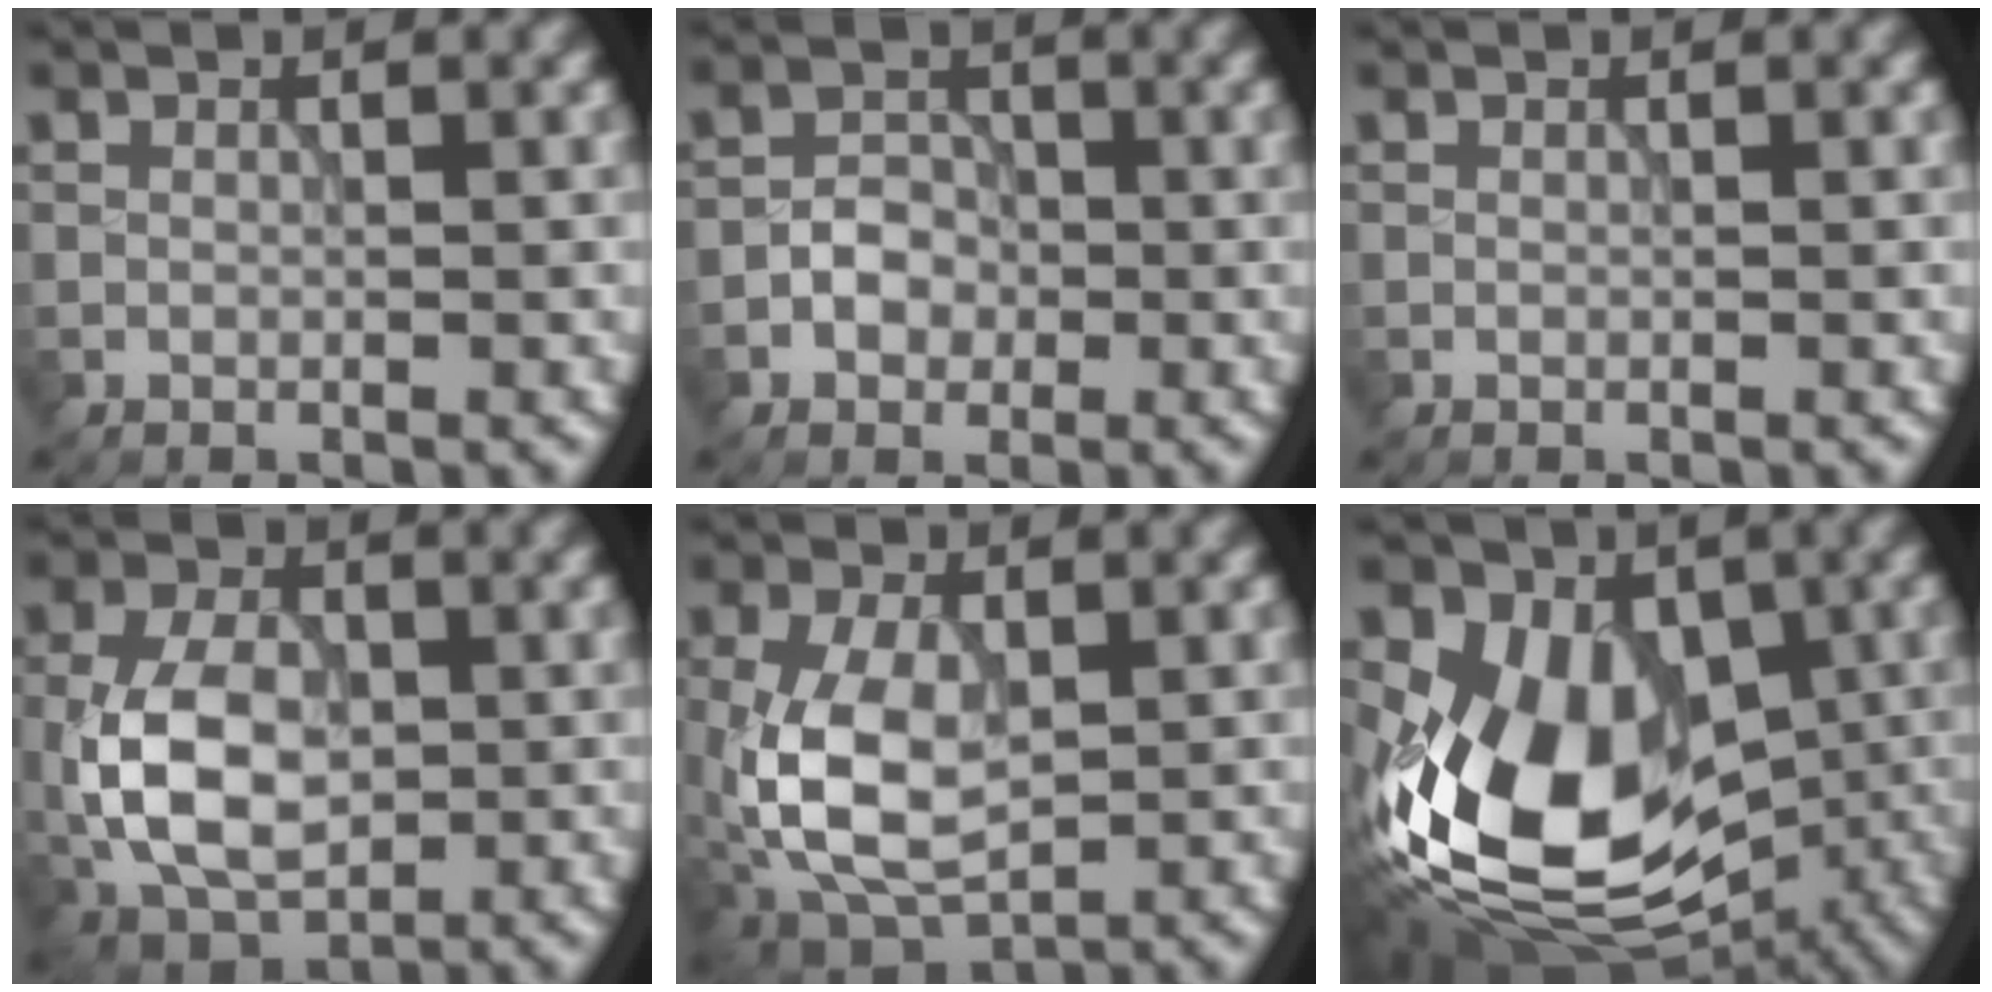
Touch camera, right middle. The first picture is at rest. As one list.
[{"total": 2.1, "force": [-0.8, 1.8, 0.9], "torque": [-0.009, 0.005, -0.017]}, {"total": 0.0}, {"total": 7.0, "force": [-0.6, 4.5, 5.3], "torque": [-0.116, 0.002, -0.014]}, {"total": 6.9, "force": [-0.4, 4.0, 5.6], "torque": [-0.123, 0.001, -0.007]}, {"total": 14.3, "force": [-1.6, 10.3, 9.8], "torque": [-0.173, -0.013, -0.032]}]